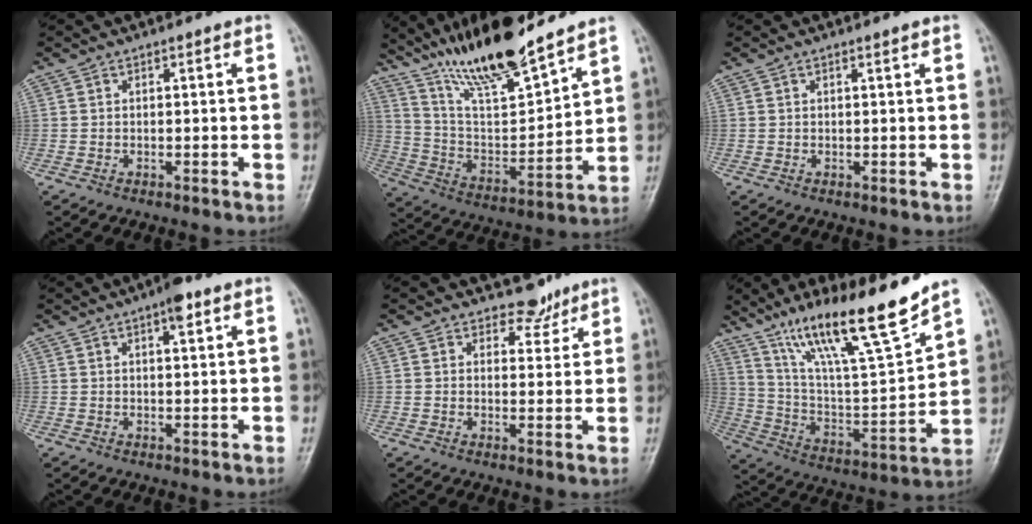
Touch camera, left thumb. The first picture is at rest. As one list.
[{"total": 18.8, "force": [15.1, 3.6, 10.6], "torque": [-0.156, -0.079, 0.281]}, {"total": 0.7, "force": [0.5, 0.0, 0.5], "torque": [-0.009, -0.001, 0.008]}, {"total": 4.1, "force": [2.2, 1.3, 3.2], "torque": [-0.042, -0.003, 0.030]}, {"total": 4.1, "force": [3.4, 2.2, 0.4], "torque": [0.021, -0.024, 0.048]}, {"total": 21.3, "force": [15.2, 2.7, 14.7], "torque": [-0.225, -0.066, 0.272]}]